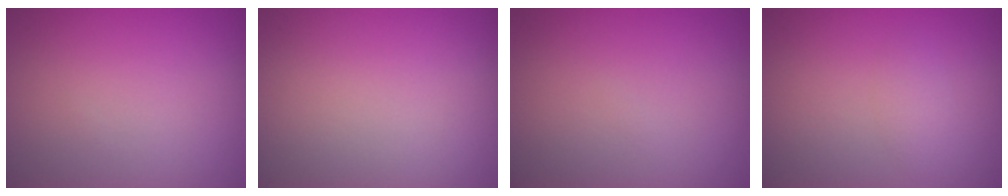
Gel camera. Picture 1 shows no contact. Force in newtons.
{"total": 0.0}
{"total": 0.0}
{"total": 1.1, "press": 1.1, "slide": 0.1}